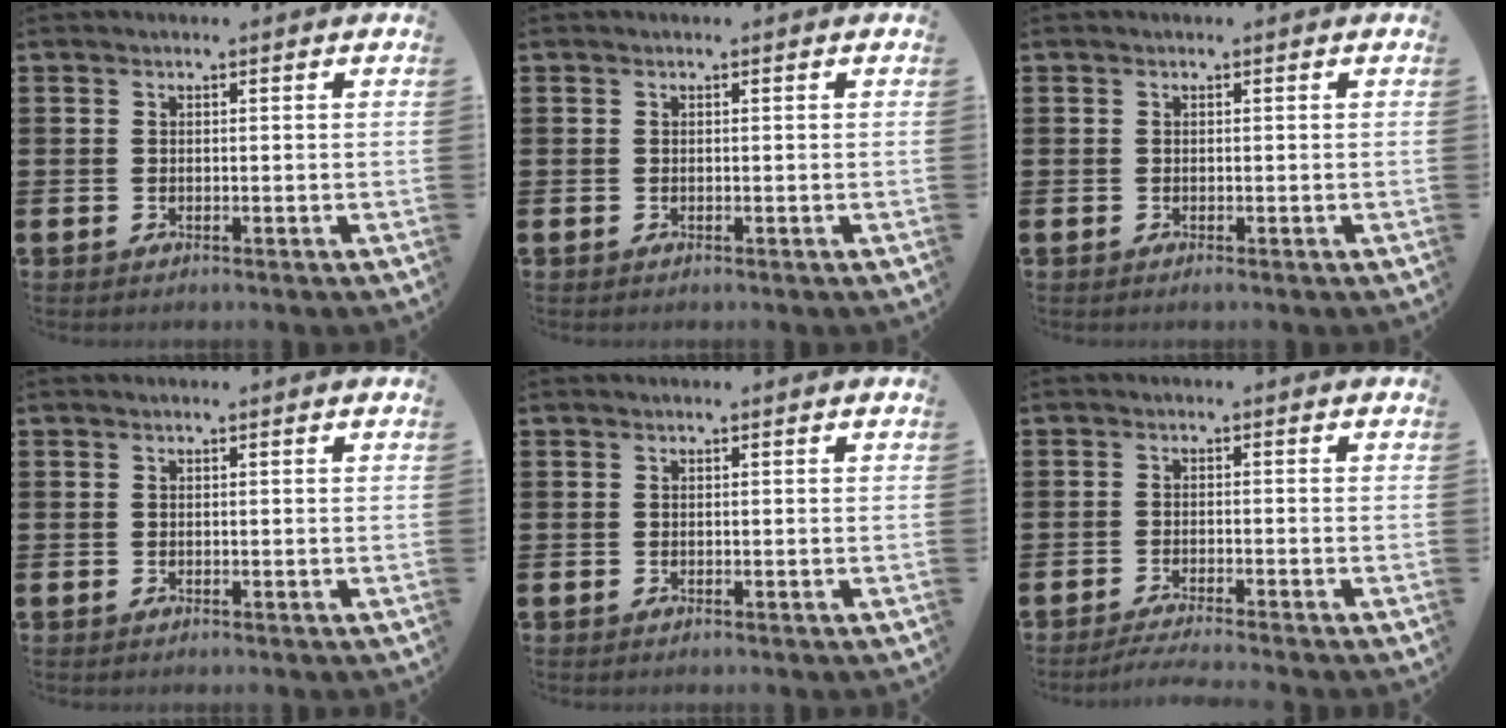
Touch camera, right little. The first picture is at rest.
{"total": 0.0}
{"total": 0.0}
{"total": 0.0}
{"total": 0.0}
{"total": 1.8, "force": [-1.6, -0.2, 0.8], "torque": [-0.011, 0.003, -0.032]}